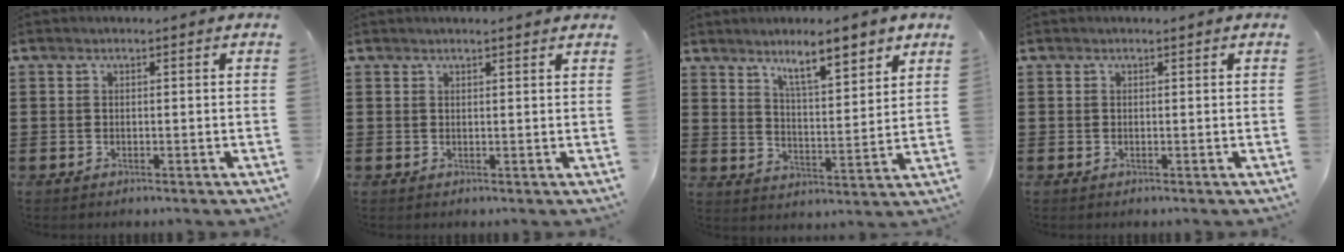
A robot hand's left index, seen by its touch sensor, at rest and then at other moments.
{"total": 1.1, "force": [1.0, -0.1, 0.5], "torque": [-0.010, -0.001, 0.019]}
{"total": 7.8, "force": [6.3, 1.4, 4.4], "torque": [-0.070, -0.031, 0.105]}
{"total": 0.0}